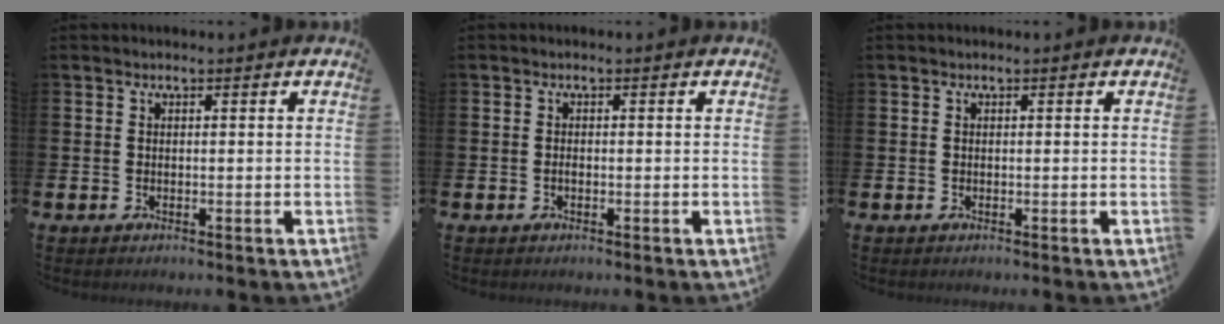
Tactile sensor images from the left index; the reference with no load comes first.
{"total": 0.6, "force": [-0.3, 0.3, 0.4], "torque": [-0.017, 0.003, -0.004]}
{"total": 0.0}